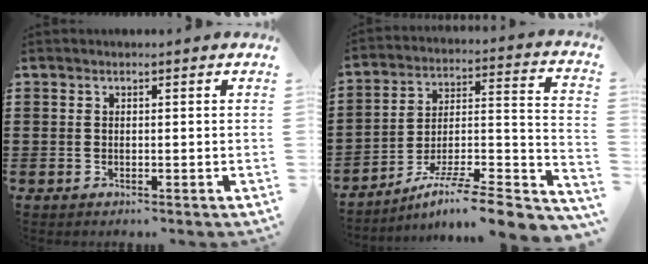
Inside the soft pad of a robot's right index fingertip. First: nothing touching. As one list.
[{"total": 8.1, "force": [-6.2, 0.3, 5.2], "torque": [-0.078, 0.001, -0.124]}]